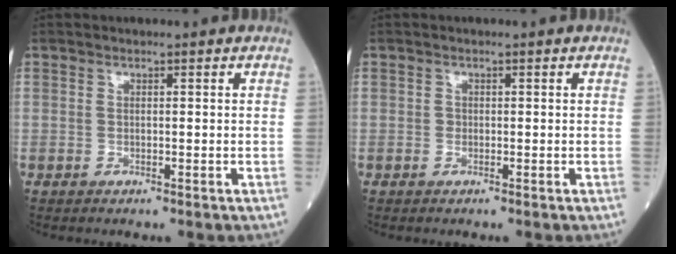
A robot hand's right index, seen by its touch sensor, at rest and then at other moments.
{"total": 0.5, "force": [-0.1, 0.5, 0.1], "torque": [0.000, 0.002, -0.002]}